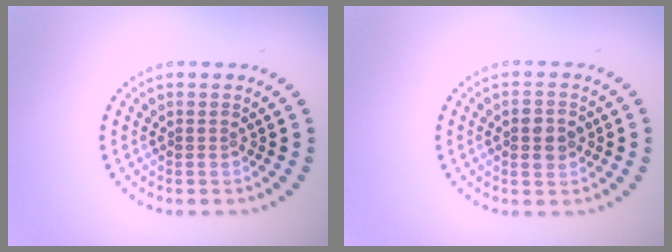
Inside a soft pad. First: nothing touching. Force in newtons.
{"total": 2.6, "press": 2.6, "slide": 0.1}